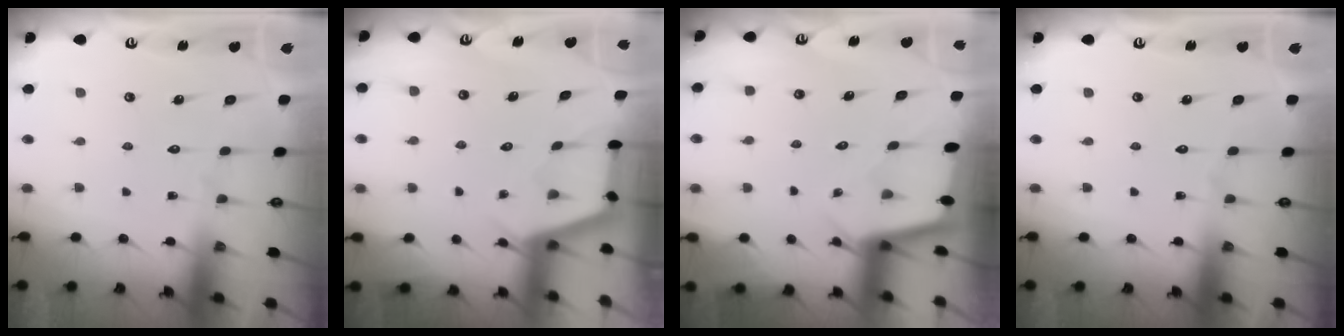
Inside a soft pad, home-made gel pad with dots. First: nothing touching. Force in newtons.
{"total": 2.9, "press": 2.9, "slide": 0.3}
{"total": 2.0, "press": 2.0, "slide": 0.2}
{"total": 0.0}